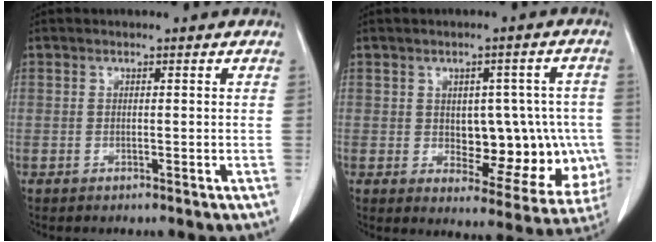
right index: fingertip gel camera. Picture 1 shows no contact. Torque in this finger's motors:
{"motor_torque": [0.35, 0.06, 0.19, 0.02]}